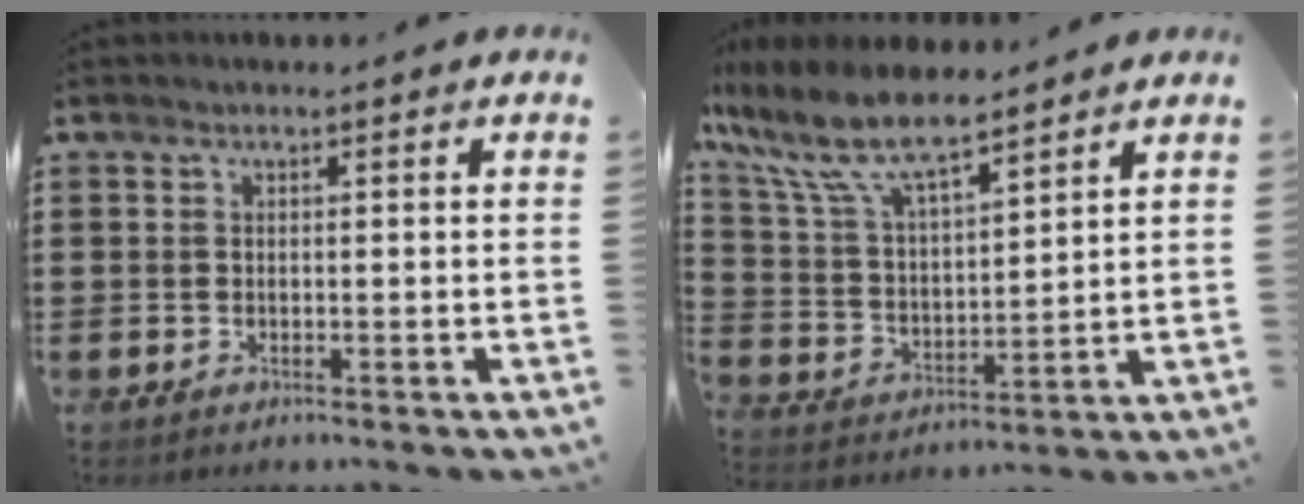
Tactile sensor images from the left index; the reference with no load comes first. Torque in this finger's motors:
{"motor_torque": [1.24, -0.90, 1.05, 0.21]}